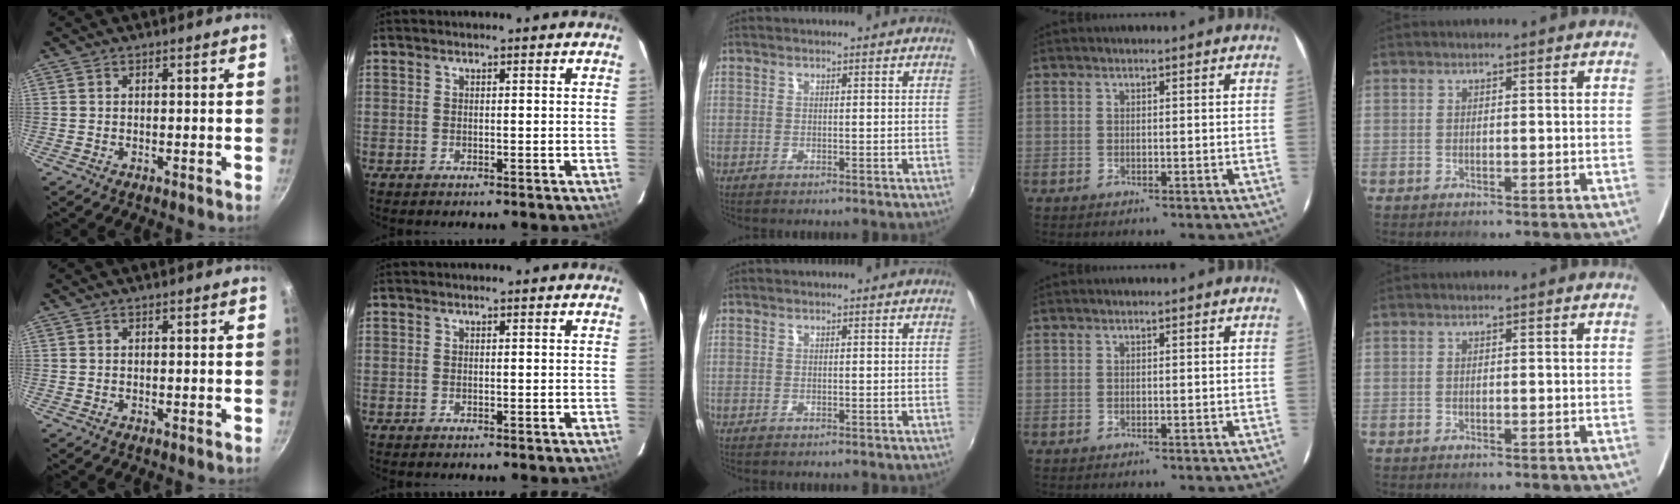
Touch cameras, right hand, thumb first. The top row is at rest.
{}